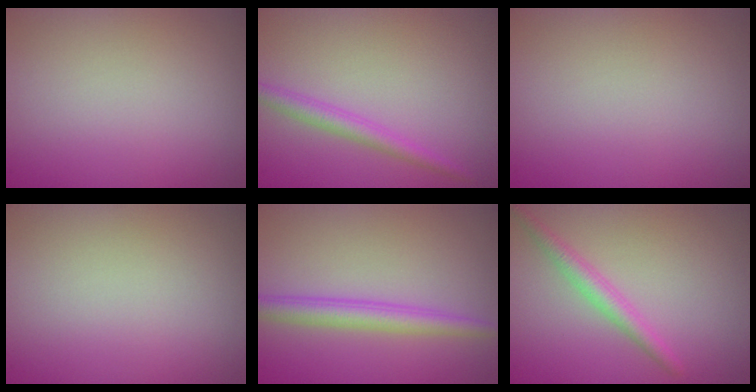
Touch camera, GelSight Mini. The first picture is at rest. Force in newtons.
{"total": 2.0, "press": 2.0, "slide": 0.1}
{"total": 0.0}
{"total": 0.0}
{"total": 3.0, "press": 3.0, "slide": 0.2}
{"total": 2.2, "press": 2.2, "slide": 0.1}